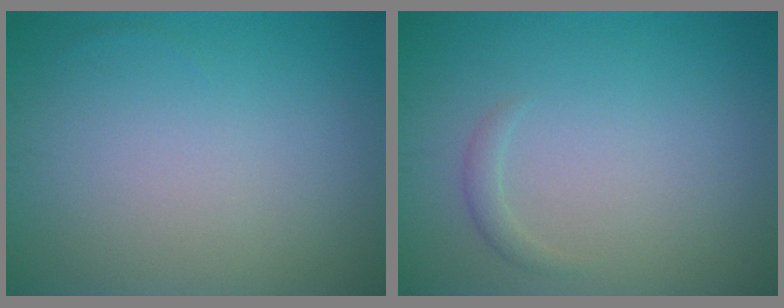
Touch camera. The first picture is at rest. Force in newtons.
{"total": 0.9, "press": 0.9, "slide": 0.1}